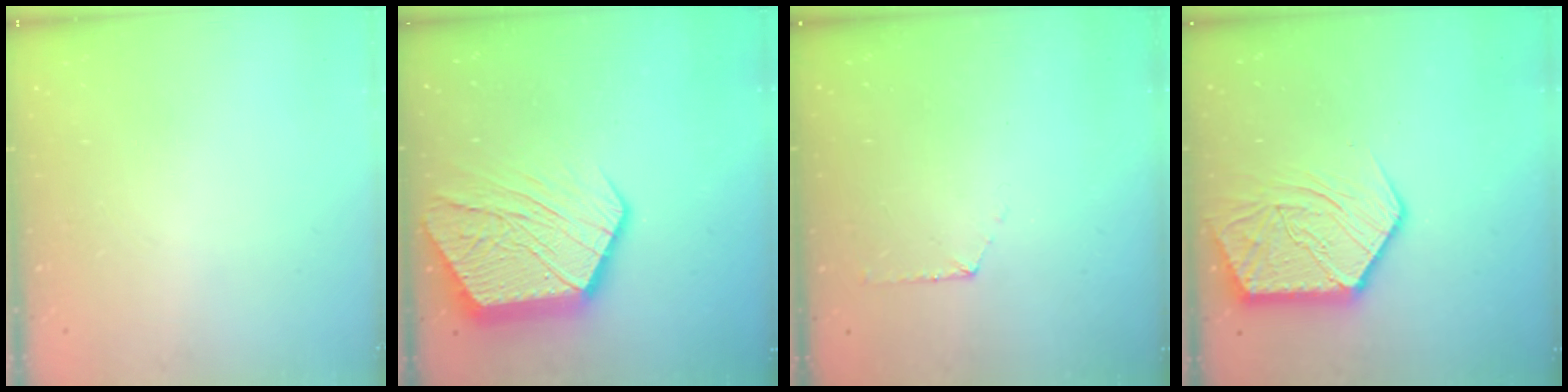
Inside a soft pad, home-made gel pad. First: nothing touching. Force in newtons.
{"total": 18.5, "press": 18.5, "slide": 1.2}
{"total": 5.7, "press": 5.7, "slide": 0.6}
{"total": 14.6, "press": 14.5, "slide": 1.5}